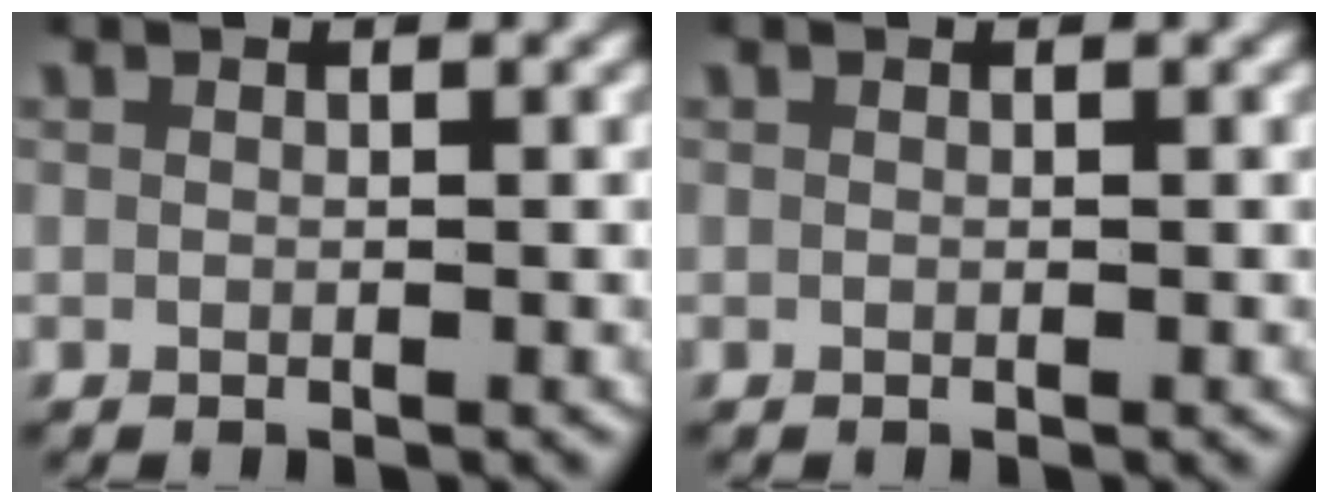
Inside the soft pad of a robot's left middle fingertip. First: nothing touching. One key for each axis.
{"total": 0.0}